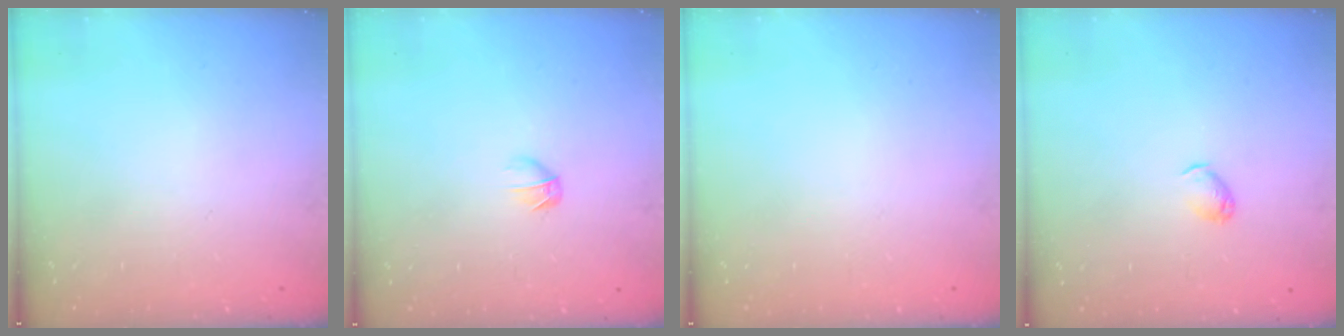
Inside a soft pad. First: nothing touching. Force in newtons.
{"total": 3.7, "press": 3.6, "slide": 1.0}
{"total": 0.0}
{"total": 3.1, "press": 3.0, "slide": 0.7}